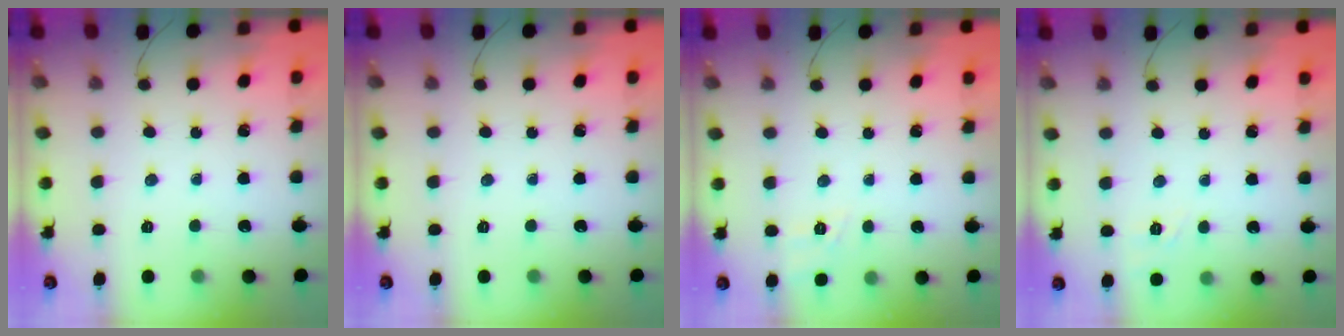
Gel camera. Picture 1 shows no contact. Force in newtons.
{"total": 0.0}
{"total": 8.5, "press": 8.1, "slide": 2.3}
{"total": 1.7, "press": 0.2, "slide": 1.7}